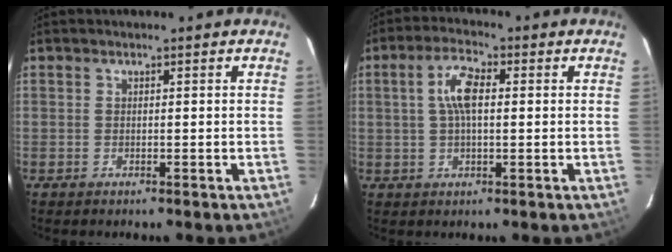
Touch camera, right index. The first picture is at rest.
{"total": 6.1, "force": [0.9, 2.4, 5.5], "torque": [-0.108, 0.013, 0.018]}